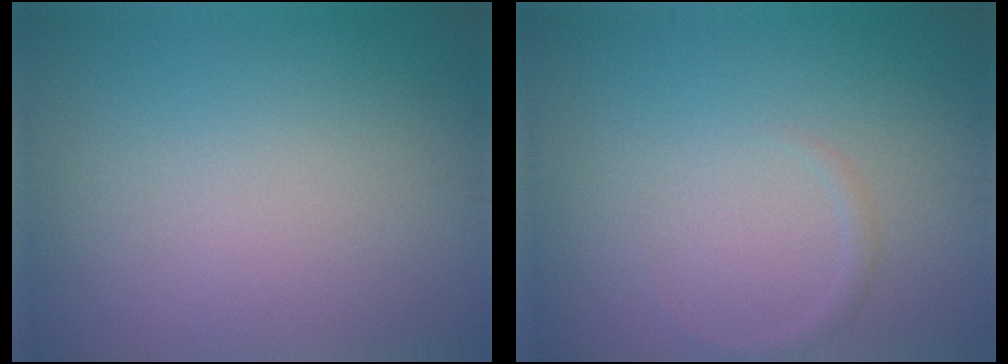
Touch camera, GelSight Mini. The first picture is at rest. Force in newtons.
{"total": 0.8, "press": 0.8, "slide": 0.0}